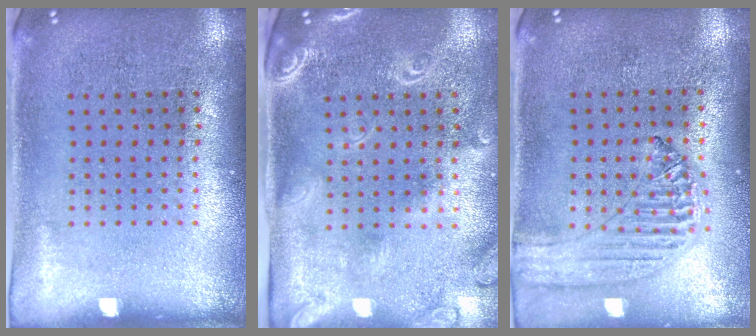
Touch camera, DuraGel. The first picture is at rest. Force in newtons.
{"total": 2.4, "press": 1.9, "slide": 1.4}
{"total": 1.3, "press": 1.3, "slide": 0.3}